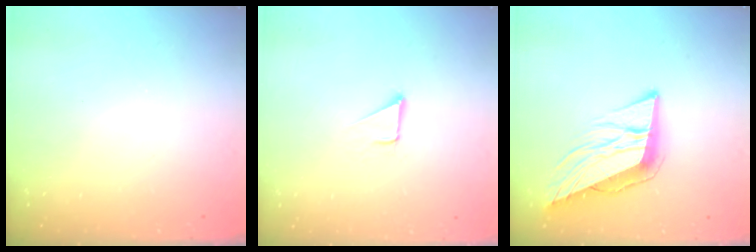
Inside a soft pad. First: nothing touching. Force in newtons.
{"total": 1.6, "press": 1.6, "slide": 0.2}
{"total": 12.0, "press": 11.6, "slide": 3.3}